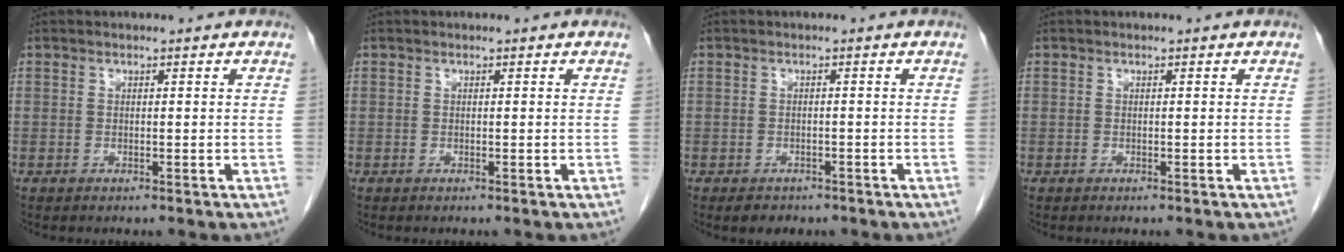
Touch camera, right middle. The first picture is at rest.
{"total": 0.0}
{"total": 2.7, "force": [-1.9, 1.6, 0.8], "torque": [-0.012, 0.001, -0.021]}
{"total": 0.0}